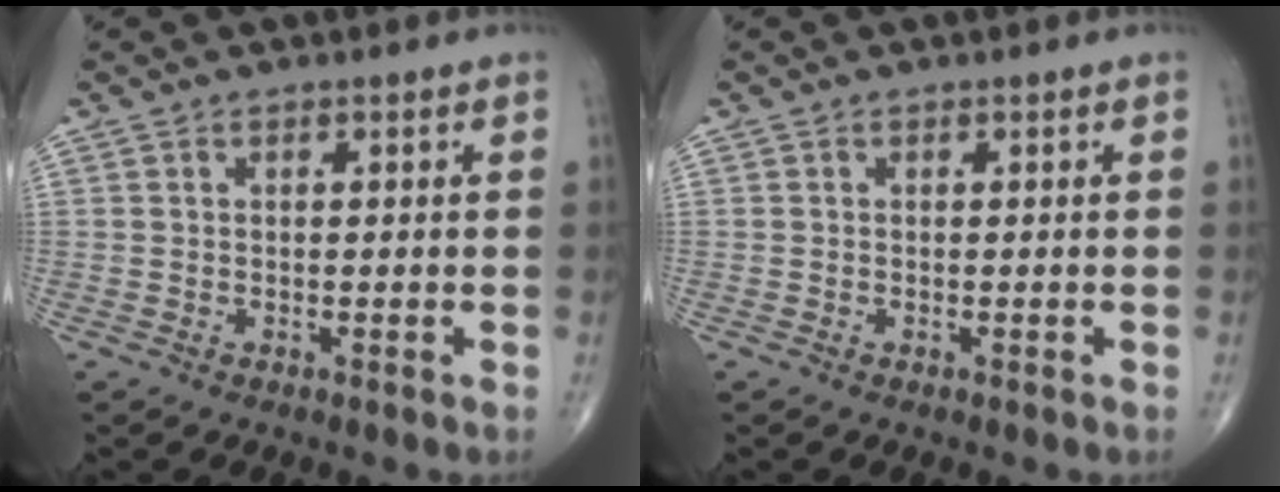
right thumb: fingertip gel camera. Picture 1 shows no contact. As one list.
[{"total": 0.0}]